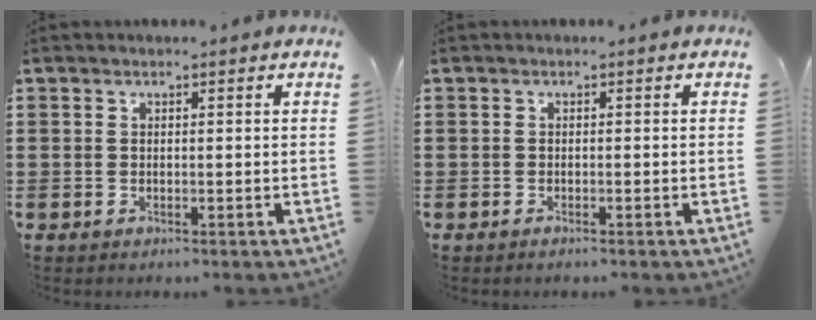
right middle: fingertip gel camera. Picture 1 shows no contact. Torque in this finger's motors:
{"motor_torque": [0.04, 0.00, 0.05, -0.01]}